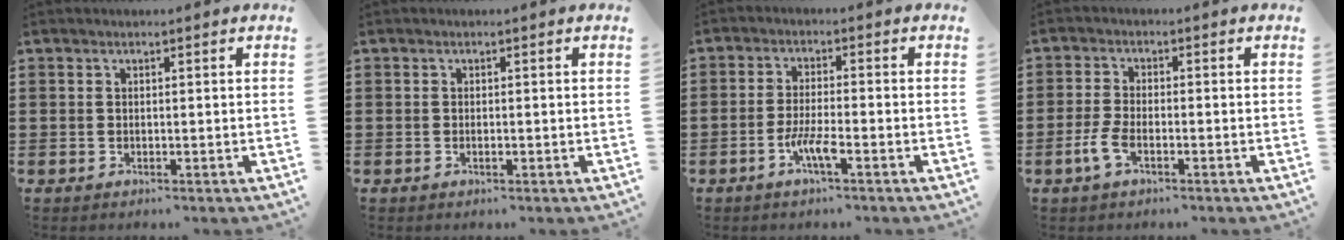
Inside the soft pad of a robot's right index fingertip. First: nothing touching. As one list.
[{"total": 0.6, "force": [-0.2, 0.3, 0.5], "torque": [-0.011, -0.003, -0.002]}, {"total": 4.4, "force": [-2.3, 0.5, 3.7], "torque": [-0.083, -0.007, -0.046]}, {"total": 3.2, "force": [-1.7, 0.9, 2.6], "torque": [-0.067, -0.009, -0.035]}]